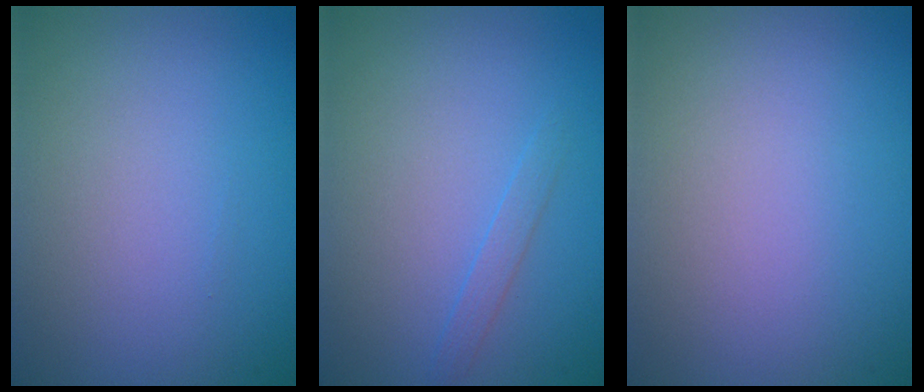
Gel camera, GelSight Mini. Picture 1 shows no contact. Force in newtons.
{"total": 0.9, "press": 0.9, "slide": 0.1}
{"total": 0.0}